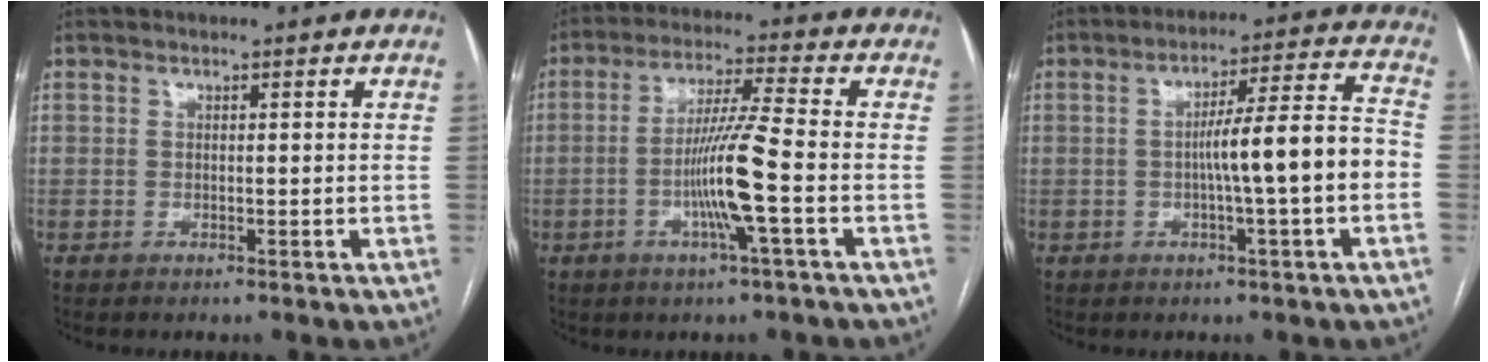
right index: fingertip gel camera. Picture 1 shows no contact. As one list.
[{"total": 9.7, "force": [-2.6, -0.9, 9.3], "torque": [-0.181, -0.005, -0.050]}, {"total": 10.4, "force": [-1.9, -0.3, 10.2], "torque": [-0.157, 0.020, -0.031]}]